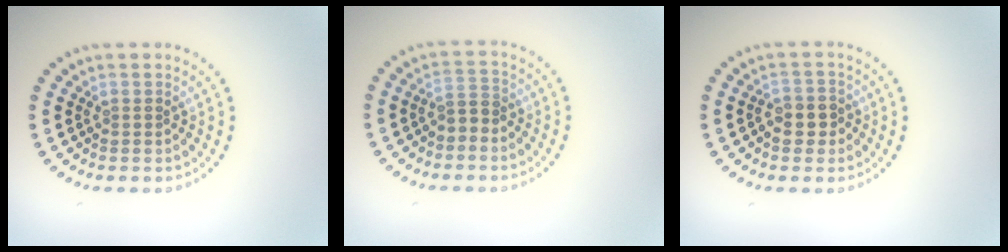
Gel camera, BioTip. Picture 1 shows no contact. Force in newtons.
{"total": 1.9, "press": 1.6, "slide": 0.9}
{"total": 2.4, "press": 2.3, "slide": 0.7}